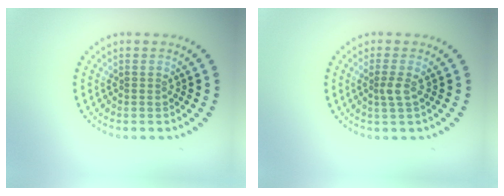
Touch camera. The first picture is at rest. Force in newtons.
{"total": 1.4, "press": 1.2, "slide": 0.8}